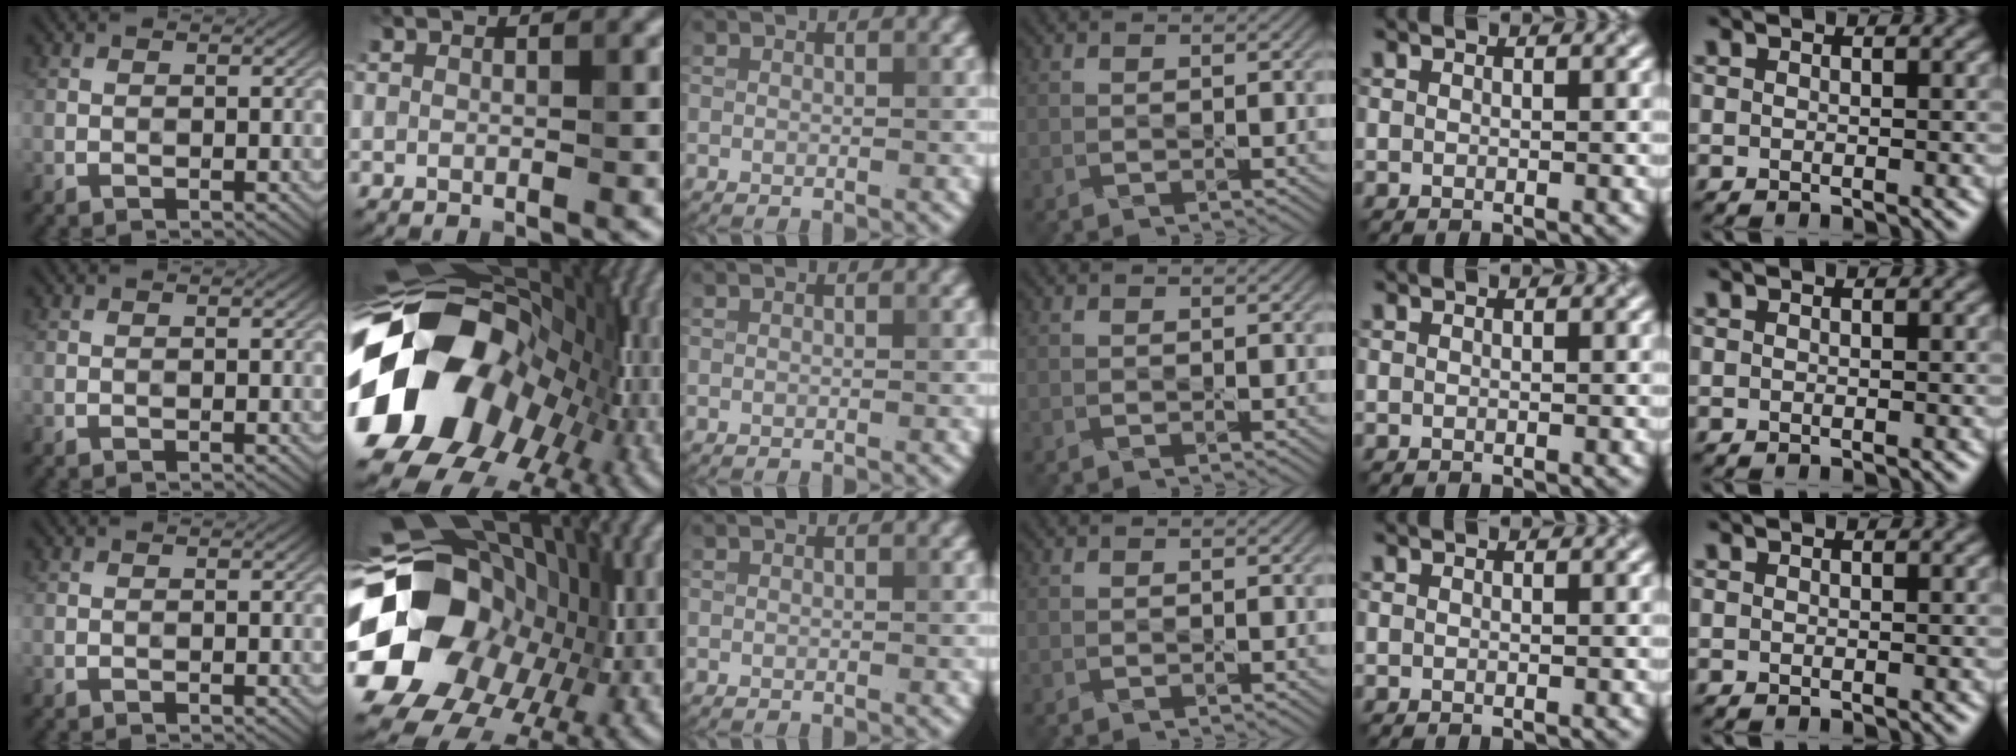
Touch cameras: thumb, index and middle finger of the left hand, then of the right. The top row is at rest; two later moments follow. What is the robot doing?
{"motion": "press", "object": "camera"}